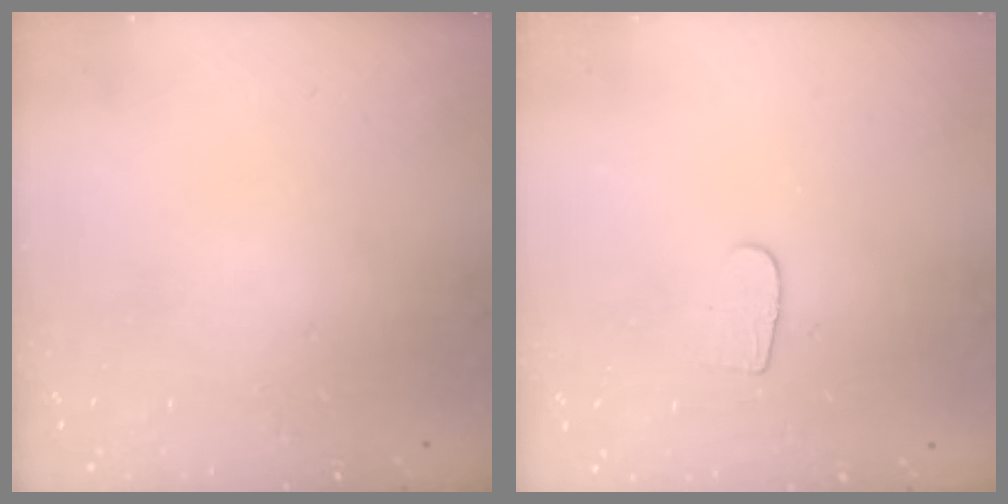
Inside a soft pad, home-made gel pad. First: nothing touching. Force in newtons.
{"total": 3.9, "press": 3.9, "slide": 0.4}